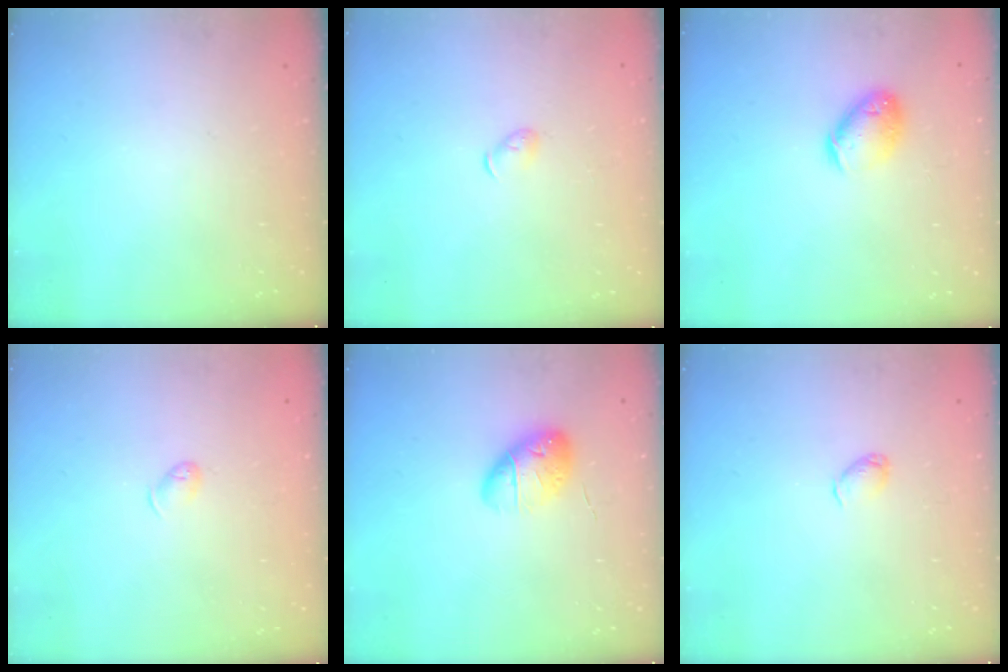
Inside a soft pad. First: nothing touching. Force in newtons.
{"total": 3.9, "press": 3.8, "slide": 1.0}
{"total": 10.2, "press": 10.1, "slide": 1.5}
{"total": 4.0, "press": 4.0, "slide": 0.7}
{"total": 11.3, "press": 11.0, "slide": 2.7}
{"total": 2.9, "press": 2.9, "slide": 0.5}